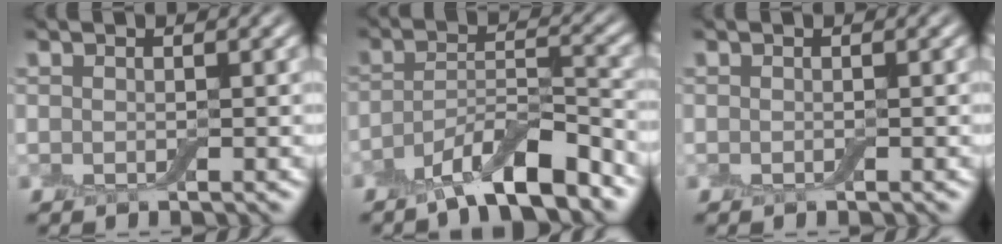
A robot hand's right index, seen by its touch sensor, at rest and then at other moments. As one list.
[{"total": 6.7, "force": [-4.8, 1.6, 4.4], "torque": [-0.073, 0.000, -0.085]}, {"total": 0.0}]